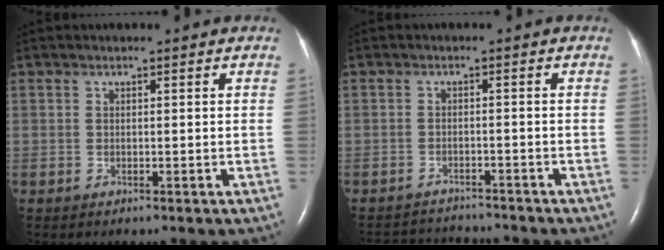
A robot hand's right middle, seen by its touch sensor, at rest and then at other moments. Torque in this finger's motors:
{"motor_torque": [-0.29, -0.19, -0.13, -0.02]}